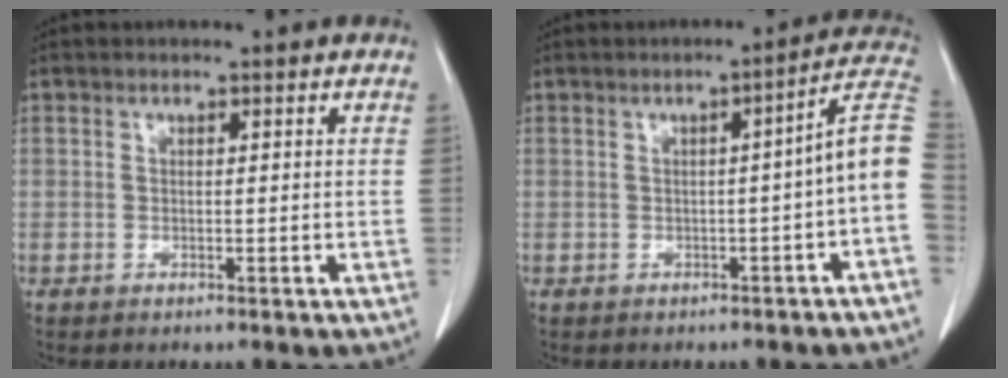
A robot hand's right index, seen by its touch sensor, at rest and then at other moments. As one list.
[{"total": 7.2, "force": [-1.8, -0.4, 7.0], "torque": [-0.077, 0.020, -0.029]}]